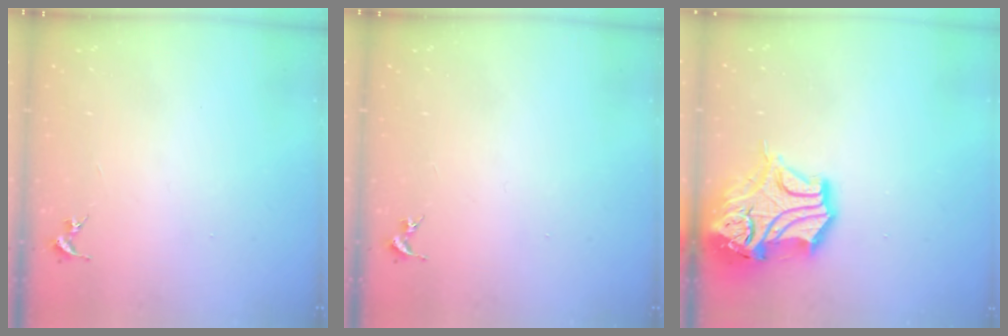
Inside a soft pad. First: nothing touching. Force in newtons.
{"total": 0.0}
{"total": 17.4, "press": 17.2, "slide": 2.6}